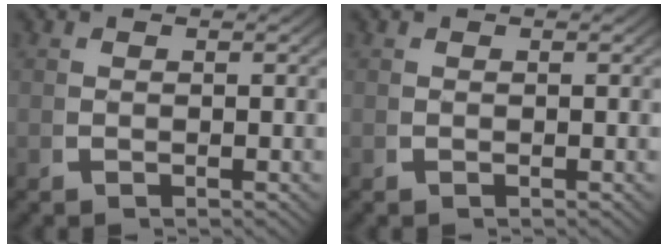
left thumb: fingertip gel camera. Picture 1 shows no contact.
{"total": 0.0}